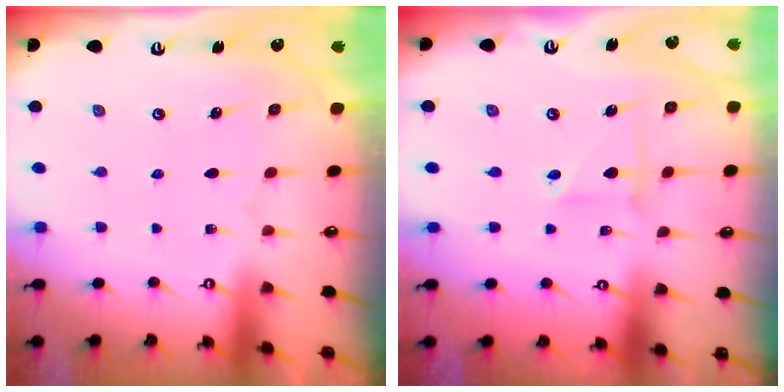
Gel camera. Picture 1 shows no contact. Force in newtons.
{"total": 3.4, "press": 3.4, "slide": 0.2}